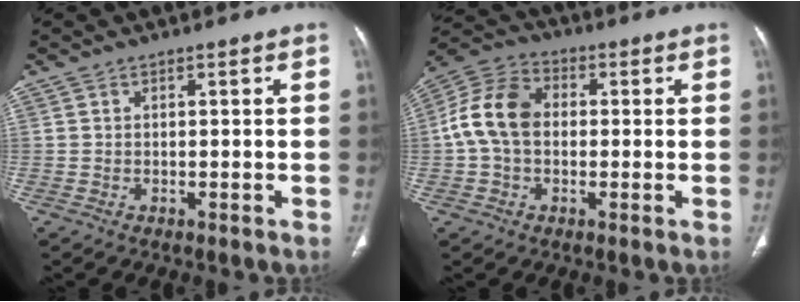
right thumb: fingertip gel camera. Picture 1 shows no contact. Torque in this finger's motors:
{"motor_torque": [-0.36, 0.78, 0.40, -0.36, 0.39]}